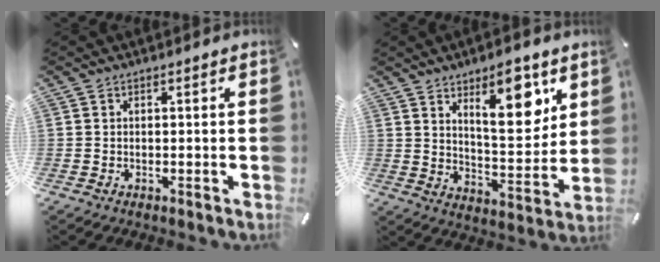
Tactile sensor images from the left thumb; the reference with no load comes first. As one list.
[{"total": 13.4, "force": [7.9, 5.5, 9.3], "torque": [-0.115, -0.051, 0.130]}]